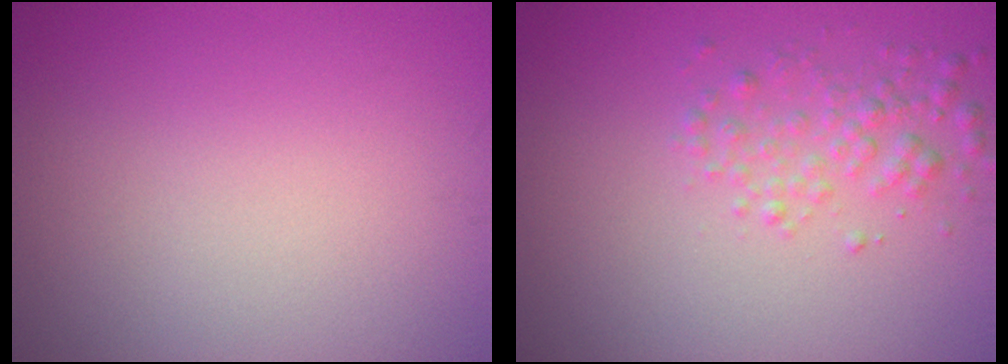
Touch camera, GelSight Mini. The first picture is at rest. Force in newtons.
{"total": 2.3, "press": 2.3, "slide": 0.0}